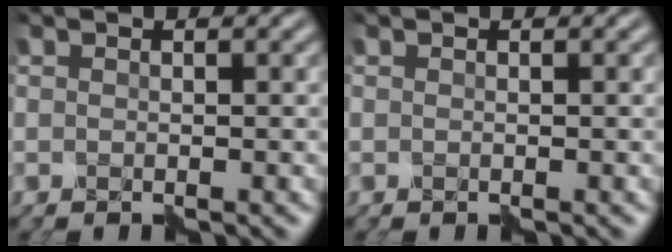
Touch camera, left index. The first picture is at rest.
{"total": 0.0}